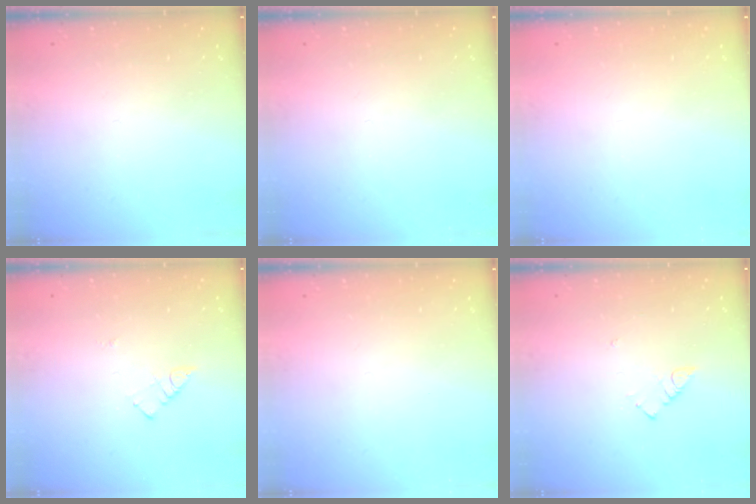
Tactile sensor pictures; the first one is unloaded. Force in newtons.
{"total": 0.0}
{"total": 0.0}
{"total": 3.8, "press": 3.8, "slide": 0.4}
{"total": 0.0}
{"total": 3.0, "press": 2.9, "slide": 0.4}